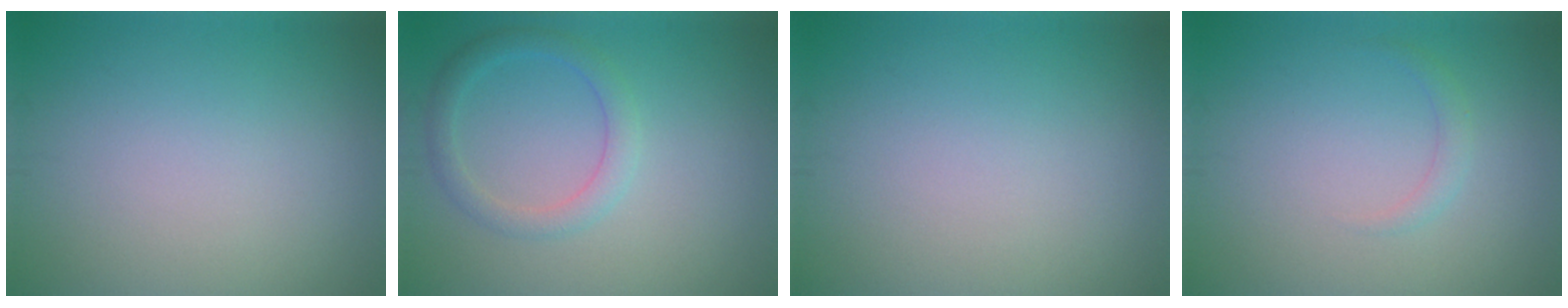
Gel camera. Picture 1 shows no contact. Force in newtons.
{"total": 2.4, "press": 2.4, "slide": 0.1}
{"total": 0.0}
{"total": 1.1, "press": 1.1, "slide": 0.0}